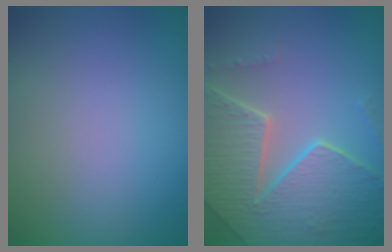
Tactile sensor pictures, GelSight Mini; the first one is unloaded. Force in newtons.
{"total": 8.0, "press": 5.7, "slide": 5.7}